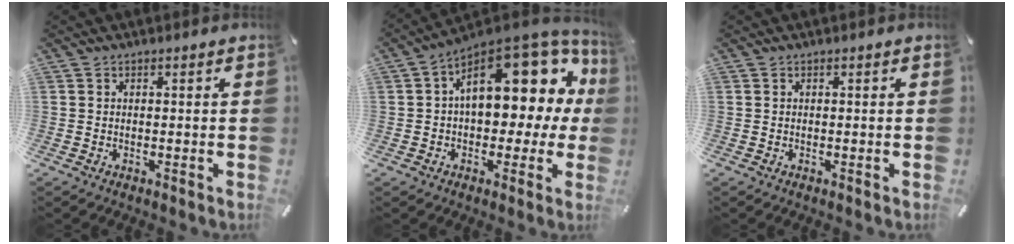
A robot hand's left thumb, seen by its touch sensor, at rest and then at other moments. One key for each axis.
{"total": 19.5, "fx": 6.3, "fy": 10.9, "fz": 14.9, "tx": -0.189, "ty": -0.043, "tz": 0.108}
{"total": 0.0}